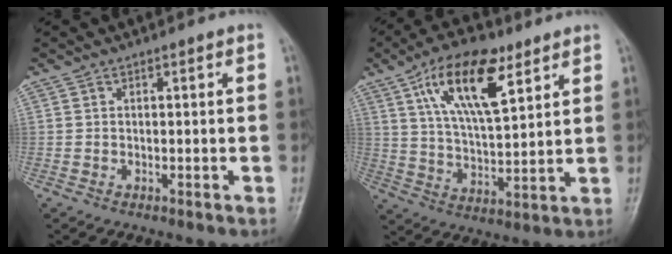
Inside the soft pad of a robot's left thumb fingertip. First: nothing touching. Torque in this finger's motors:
{"motor_torque": [1.08, 0.87, 1.37, -1.40, 0.34]}